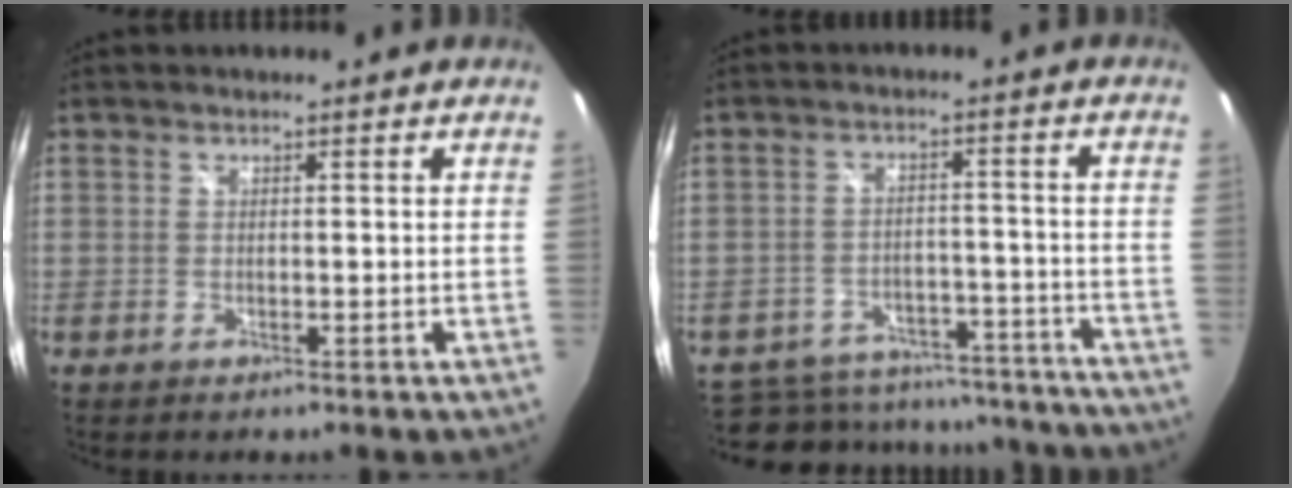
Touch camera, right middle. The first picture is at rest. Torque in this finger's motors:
{"motor_torque": [-0.46, -0.78, -0.04, -0.03]}